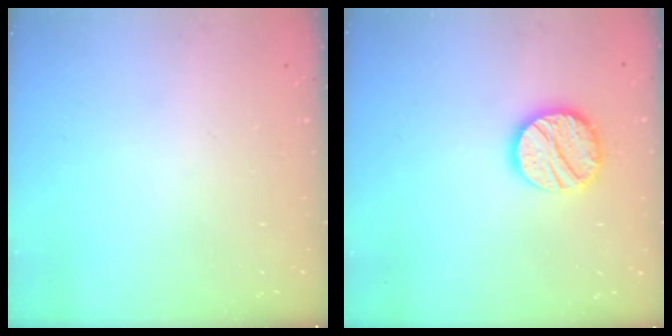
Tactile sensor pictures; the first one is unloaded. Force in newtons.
{"total": 14.4, "press": 14.3, "slide": 1.2}